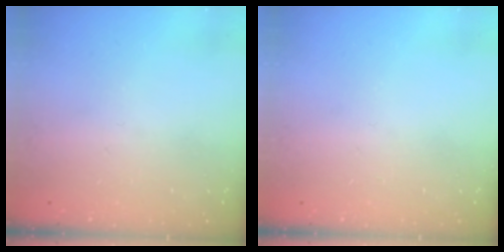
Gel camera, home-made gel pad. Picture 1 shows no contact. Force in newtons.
{"total": 0.0}